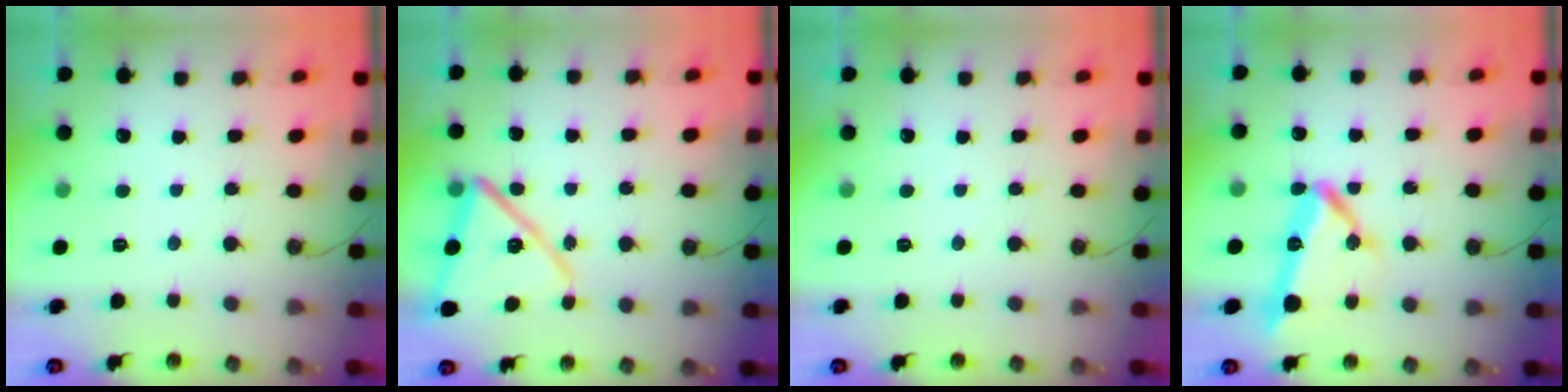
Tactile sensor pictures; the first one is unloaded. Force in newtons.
{"total": 15.8, "press": 15.8, "slide": 1.3}
{"total": 0.0}
{"total": 11.6, "press": 11.4, "slide": 2.2}